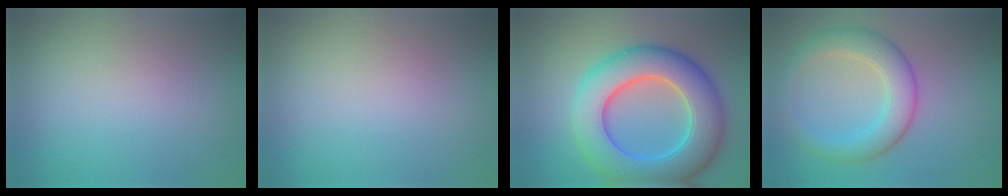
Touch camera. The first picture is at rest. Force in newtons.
{"total": 0.0}
{"total": 10.6, "press": 10.6, "slide": 0.2}
{"total": 4.7, "press": 4.7, "slide": 0.1}